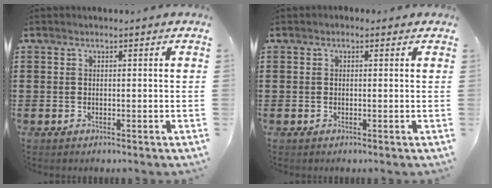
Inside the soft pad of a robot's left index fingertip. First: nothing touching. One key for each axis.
{"total": 0.6, "fx": -0.1, "fy": 0.5, "fz": 0.3, "tx": -0.007, "ty": 0.003, "tz": -0.002}